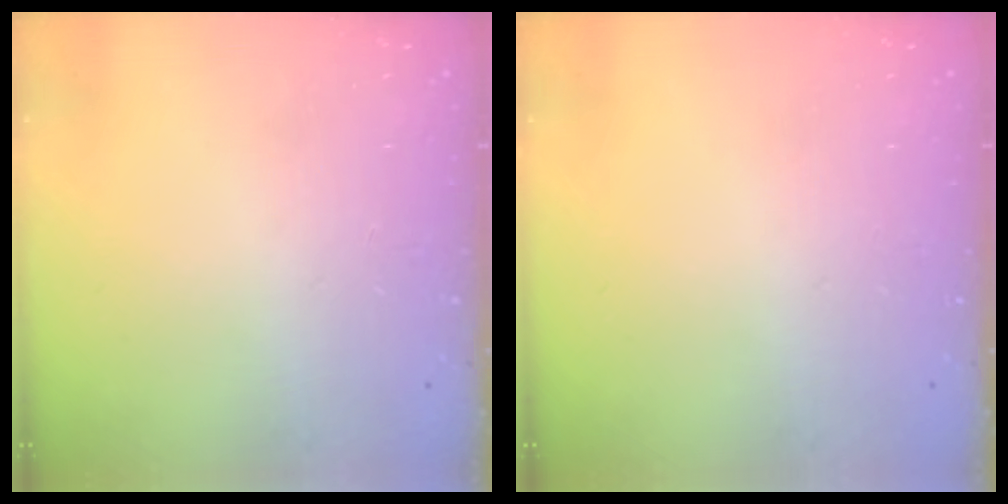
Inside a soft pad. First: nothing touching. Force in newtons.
{"total": 0.0}